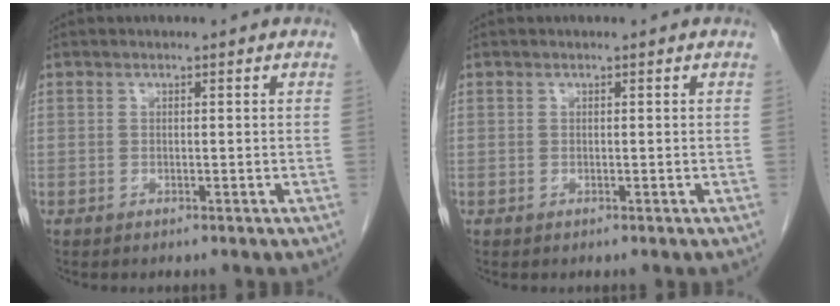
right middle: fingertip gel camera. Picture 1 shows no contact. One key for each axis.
{"total": 0.0}